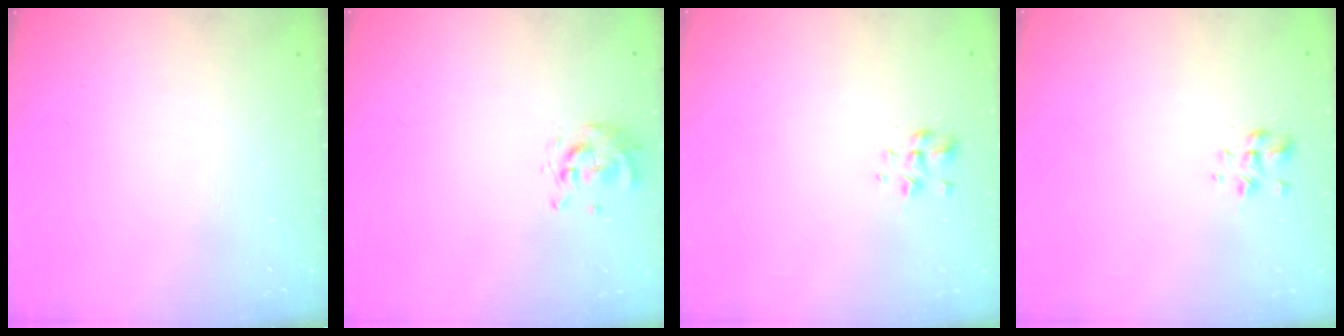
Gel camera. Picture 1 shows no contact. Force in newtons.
{"total": 0.6, "press": 0.5, "slide": 0.2}
{"total": 1.3, "press": 1.2, "slide": 0.6}
{"total": 1.3, "press": 1.2, "slide": 0.6}